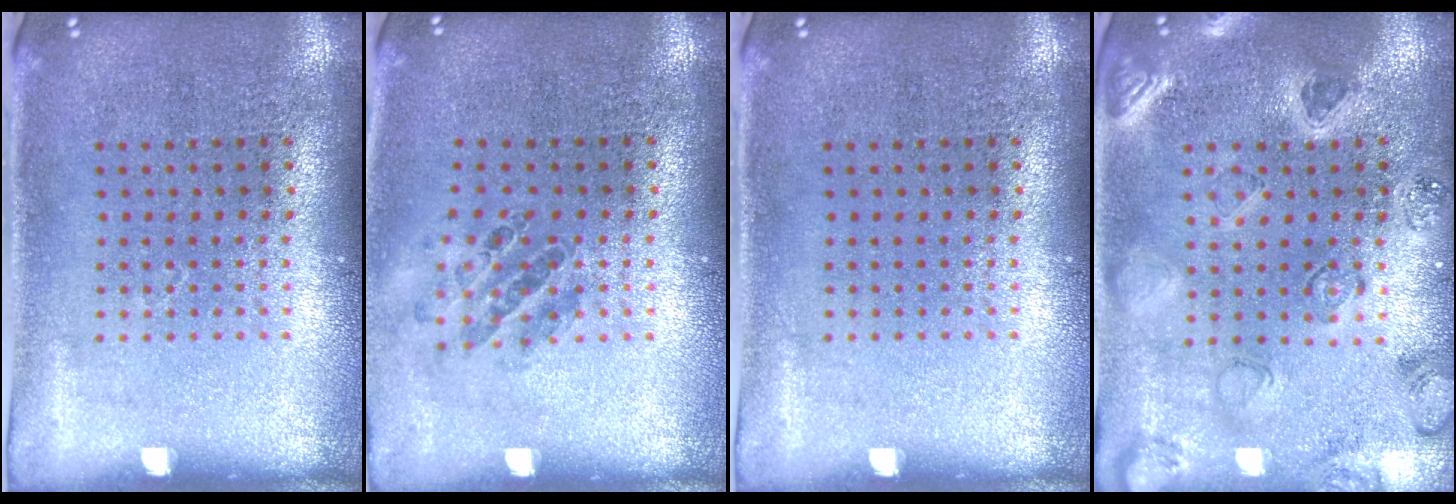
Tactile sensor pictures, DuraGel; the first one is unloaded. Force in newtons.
{"total": 0.8, "press": 0.8, "slide": 0.2}
{"total": 0.0}
{"total": 1.1, "press": 1.1, "slide": 0.3}